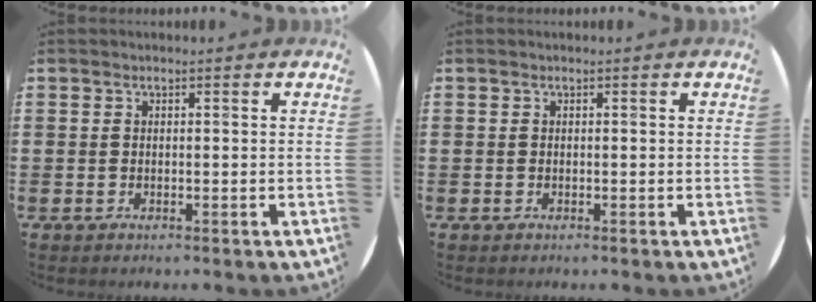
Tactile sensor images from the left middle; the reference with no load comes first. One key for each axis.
{"total": 0.0}